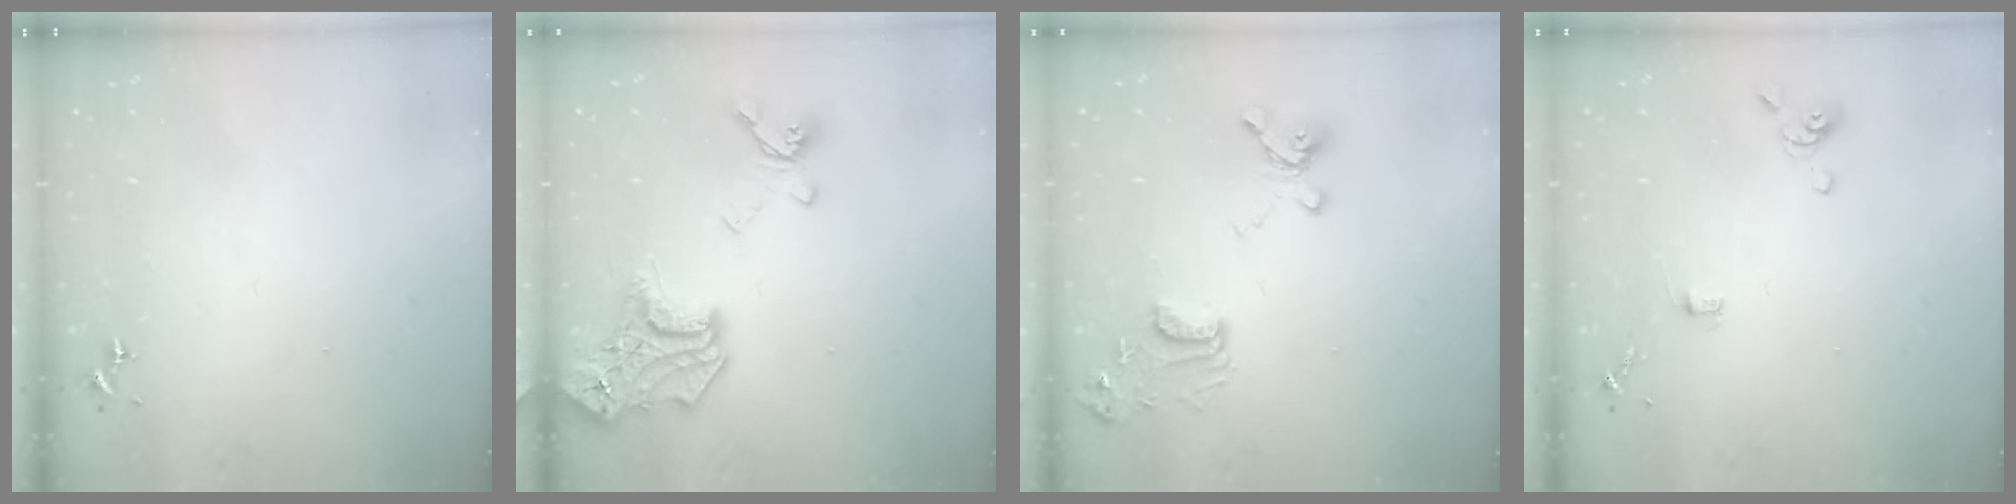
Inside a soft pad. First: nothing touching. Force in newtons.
{"total": 19.9, "press": 19.9, "slide": 0.9}
{"total": 14.3, "press": 14.2, "slide": 1.7}
{"total": 4.4, "press": 4.0, "slide": 1.8}